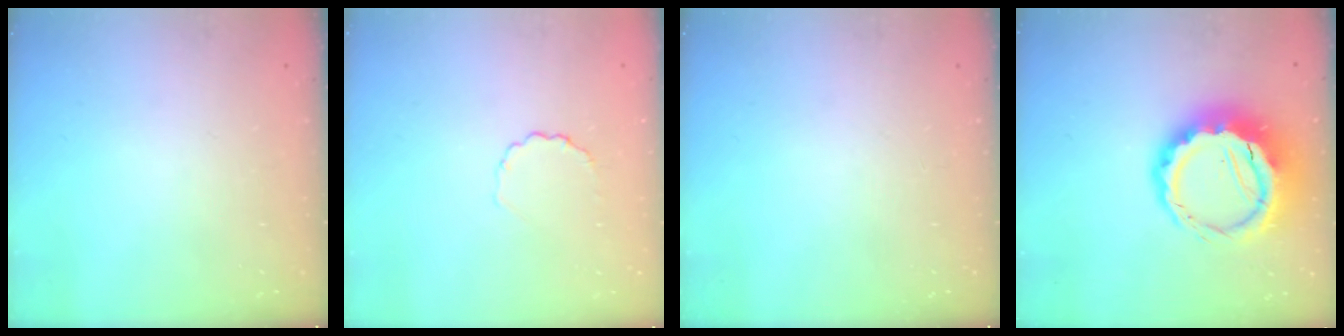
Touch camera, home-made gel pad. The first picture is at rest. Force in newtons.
{"total": 2.7, "press": 2.5, "slide": 1.0}
{"total": 0.0}
{"total": 12.4, "press": 12.1, "slide": 2.6}